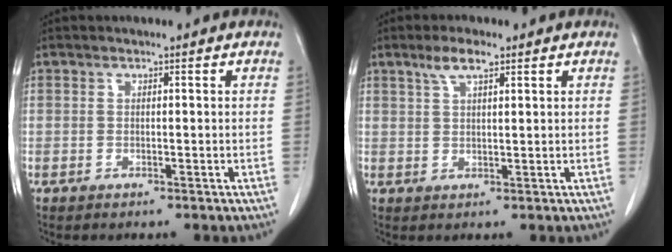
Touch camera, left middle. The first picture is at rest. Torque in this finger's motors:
{"motor_torque": [0.47, -0.39, -0.03, 0.04]}